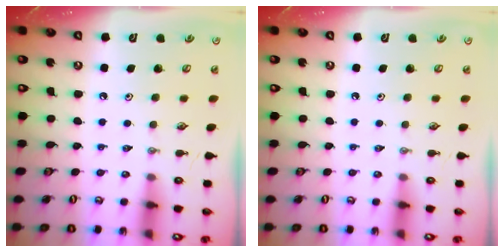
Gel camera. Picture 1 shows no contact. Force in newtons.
{"total": 0.0}